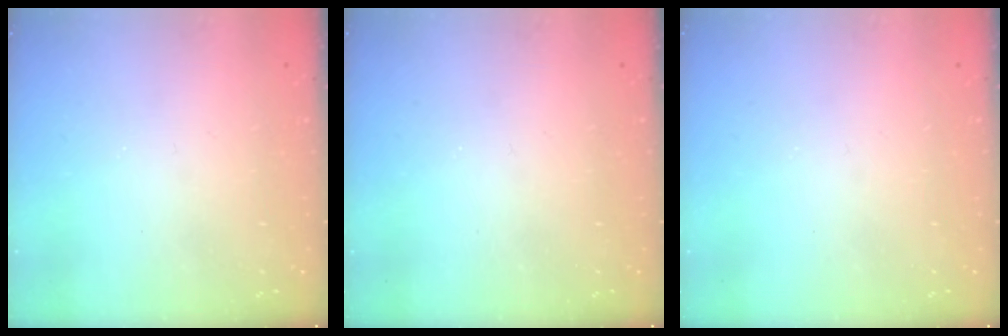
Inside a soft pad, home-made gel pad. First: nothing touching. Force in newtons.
{"total": 0.0}
{"total": 0.0}